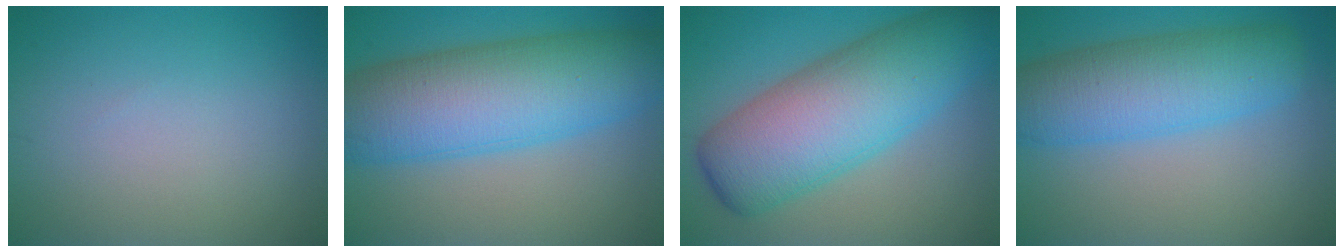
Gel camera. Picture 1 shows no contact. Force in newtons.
{"total": 11.9, "press": 11.9, "slide": 0.0}
{"total": 11.5, "press": 11.5, "slide": 0.1}
{"total": 8.1, "press": 8.1, "slide": 0.4}